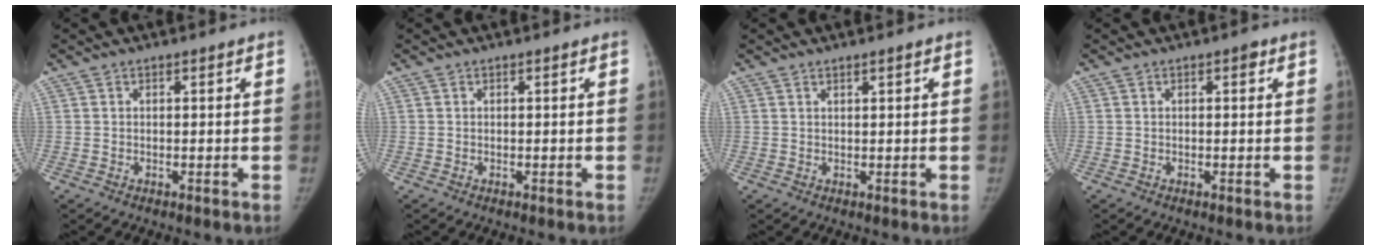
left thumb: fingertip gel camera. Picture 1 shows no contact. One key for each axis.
{"total": 0.0}
{"total": 1.0, "fx": 0.8, "fy": 0.1, "fz": 0.7, "tx": -0.009, "ty": -0.004, "tz": 0.014}
{"total": 1.0, "fx": 0.4, "fy": 0.5, "fz": 0.8, "tx": -0.007, "ty": 0.001, "tz": 0.003}